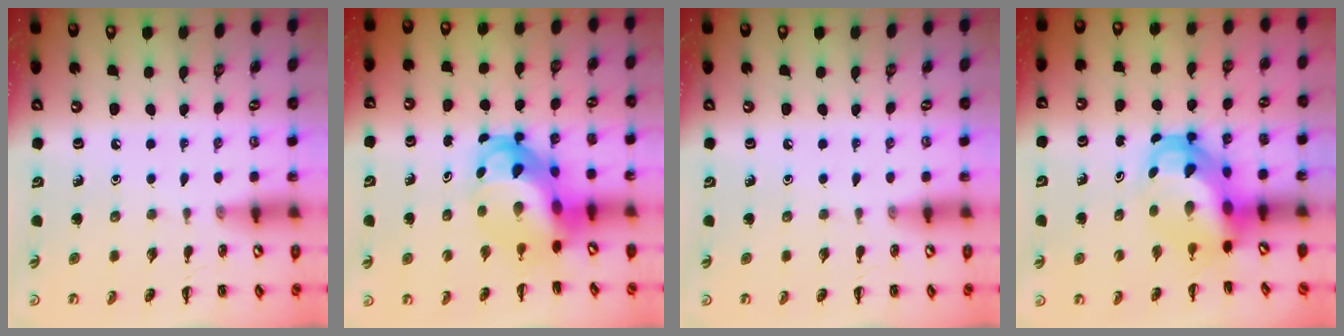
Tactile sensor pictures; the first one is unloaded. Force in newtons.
{"total": 7.8, "press": 7.5, "slide": 2.1}
{"total": 0.0}
{"total": 6.8, "press": 6.7, "slide": 1.1}